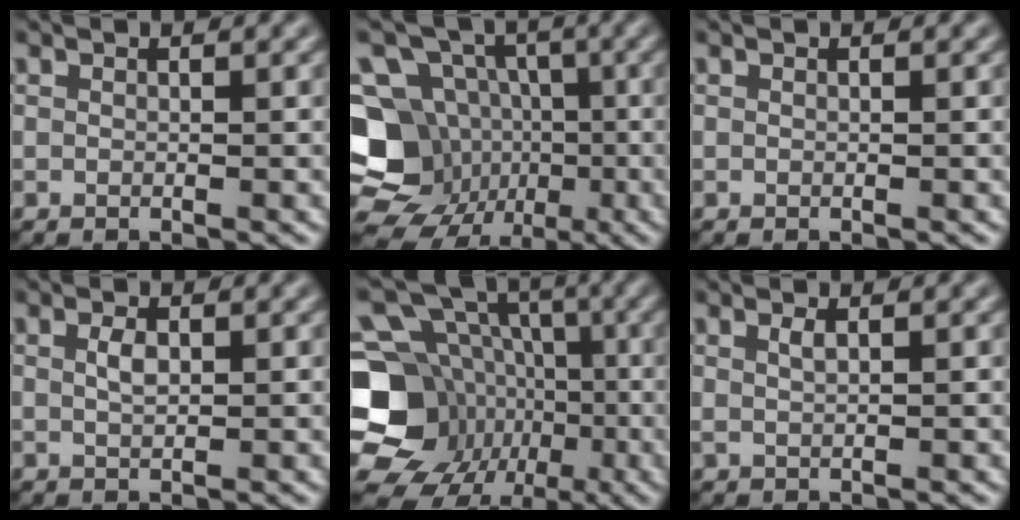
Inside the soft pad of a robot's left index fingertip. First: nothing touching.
{"total": 14.9, "force": [-3.6, 13.3, 5.6], "torque": [-0.136, -0.006, -0.073]}
{"total": 0.0}
{"total": 1.2, "force": [0.2, 0.5, 1.1], "torque": [-0.027, -0.001, 0.005]}
{"total": 18.9, "force": [-4.6, 16.7, 7.7], "torque": [-0.189, -0.012, -0.089]}
{"total": 0.8, "force": [0.4, 0.2, 0.6], "torque": [-0.015, -0.002, 0.005]}